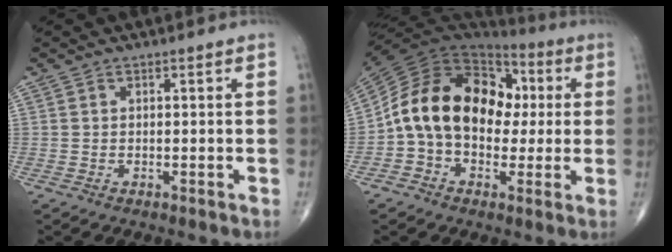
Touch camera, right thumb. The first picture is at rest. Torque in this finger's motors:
{"motor_torque": [2.49, 2.49, 0.50, -0.35, 0.41]}